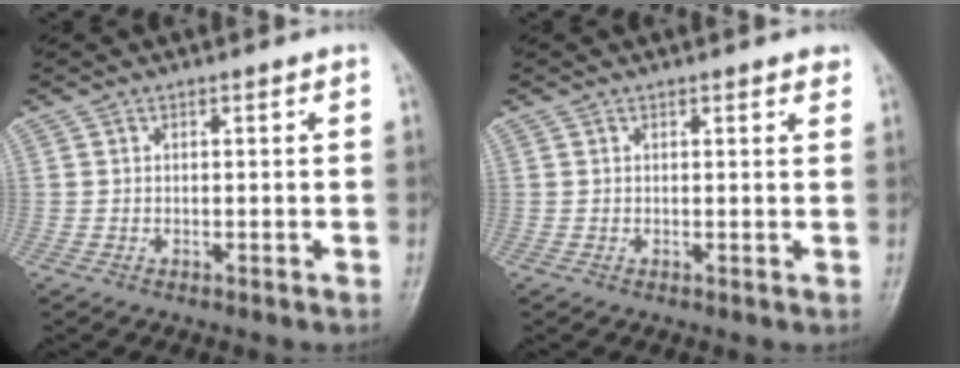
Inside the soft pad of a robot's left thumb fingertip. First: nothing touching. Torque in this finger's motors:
{"motor_torque": [-0.05, -0.01, 0.08, 0.08, 0.02]}